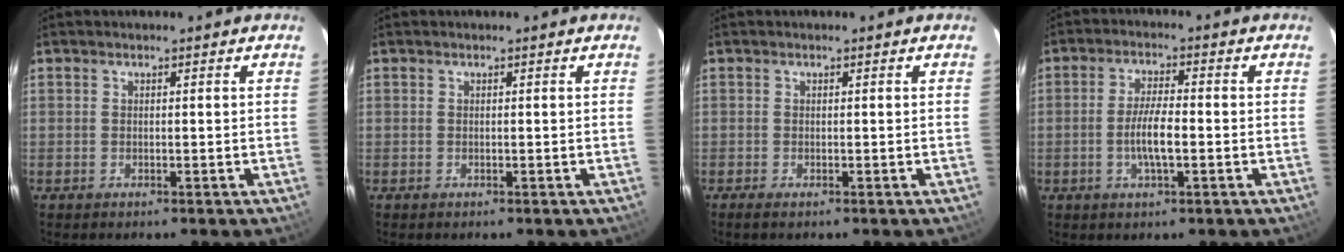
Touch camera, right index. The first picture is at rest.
{"total": 0.0}
{"total": 0.7, "force": [-0.5, 0.2, 0.5], "torque": [-0.013, -0.003, -0.010]}
{"total": 5.7, "force": [-1.5, 1.2, 5.4], "torque": [-0.107, -0.001, -0.027]}